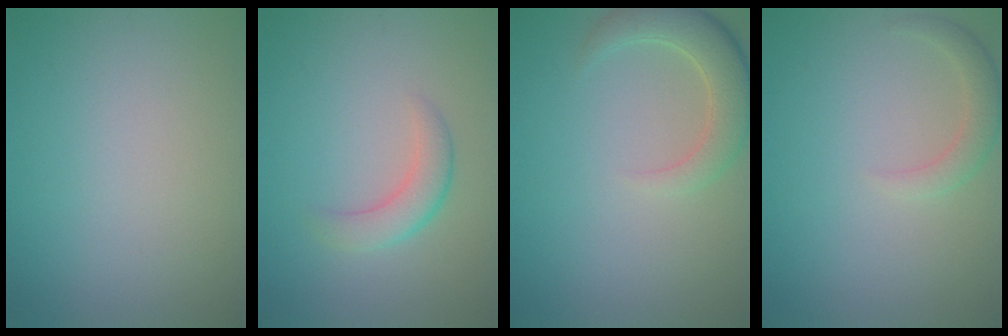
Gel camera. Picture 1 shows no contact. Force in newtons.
{"total": 2.6, "press": 2.6, "slide": 0.1}
{"total": 3.9, "press": 3.9, "slide": 0.5}
{"total": 2.1, "press": 2.1, "slide": 0.2}